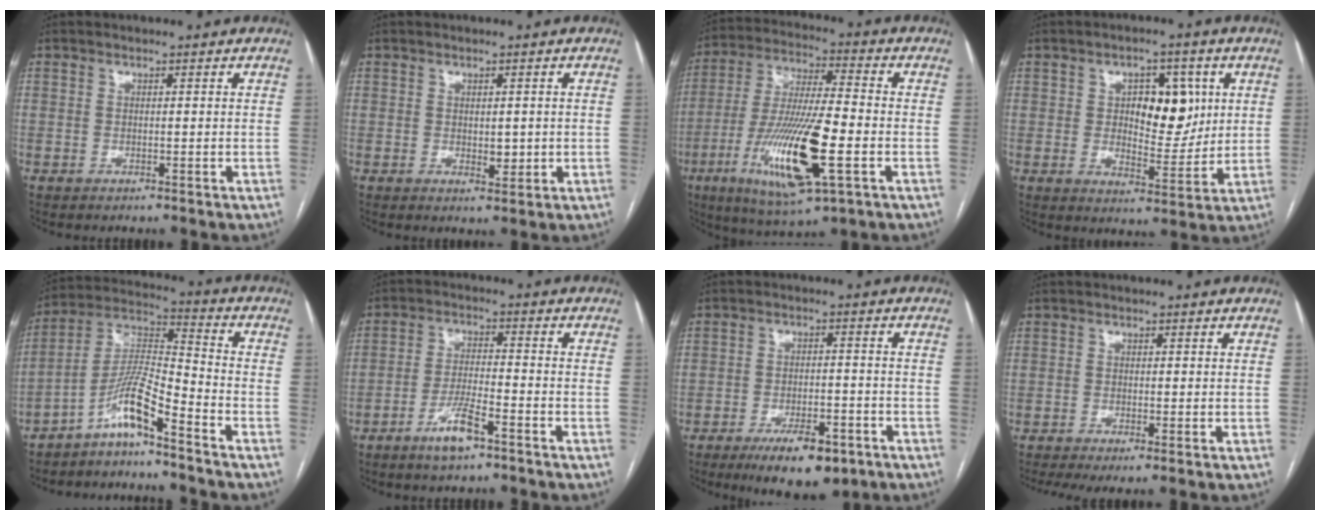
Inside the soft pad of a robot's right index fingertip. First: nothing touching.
{"total": 2.6, "force": [-0.1, 1.3, 2.2], "torque": [-0.030, -0.005, 0.004]}
{"total": 18.3, "force": [-5.9, 2.8, 17.1], "torque": [-0.350, -0.026, -0.102]}
{"total": 9.0, "force": [2.4, 4.6, 7.3], "torque": [-0.099, 0.011, 0.043]}
{"total": 8.7, "force": [-6.1, 0.2, 6.2], "torque": [-0.133, 0.009, -0.120]}
{"total": 6.2, "force": [-3.9, 0.8, 4.7], "torque": [-0.094, -0.004, -0.072]}
{"total": 9.3, "force": [-5.9, 3.2, 6.5], "torque": [-0.099, -0.007, -0.088]}
{"total": 3.7, "force": [-2.1, 0.9, 2.9], "torque": [-0.051, -0.011, -0.037]}